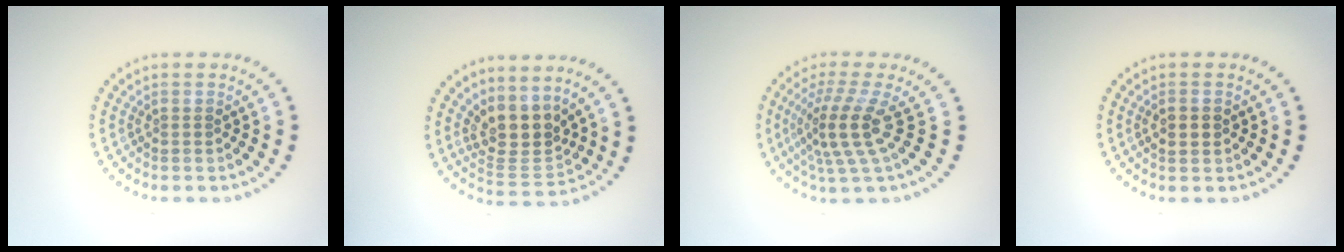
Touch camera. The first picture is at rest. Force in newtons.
{"total": 3.8, "press": 3.0, "slide": 2.4}
{"total": 4.4, "press": 3.1, "slide": 3.1}
{"total": 2.0, "press": 2.0, "slide": 0.2}